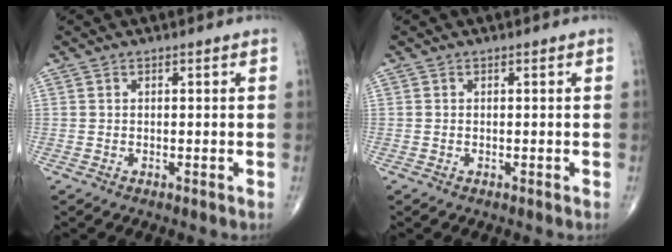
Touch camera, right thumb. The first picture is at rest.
{"total": 0.0}